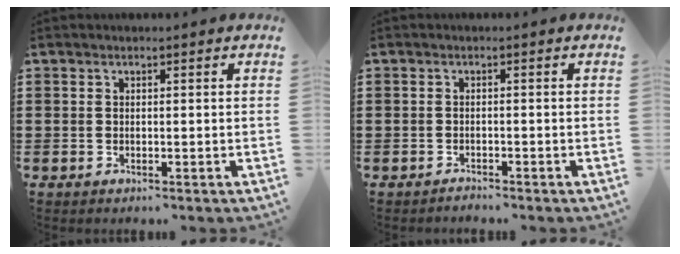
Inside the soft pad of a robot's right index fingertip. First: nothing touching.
{"total": 1.1, "force": [-1.1, 0.1, -0.2], "torque": [0.001, 0.004, -0.024]}